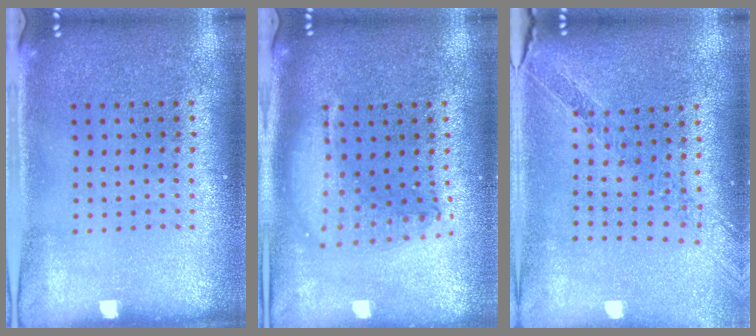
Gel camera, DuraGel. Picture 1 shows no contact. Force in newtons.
{"total": 1.8, "press": 1.6, "slide": 1.0}
{"total": 1.1, "press": 1.1, "slide": 0.1}